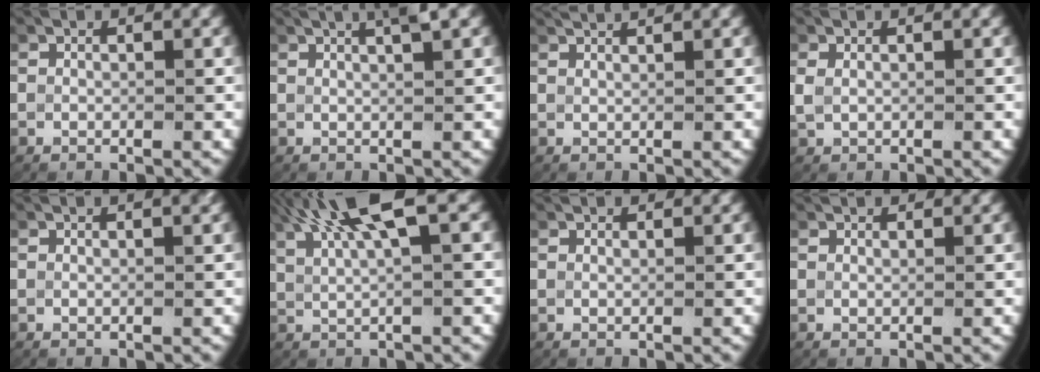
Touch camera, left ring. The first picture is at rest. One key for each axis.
{"total": 4.3, "fx": 2.8, "fy": 1.2, "fz": 3.0, "tx": -0.044, "ty": 0.011, "tz": 0.041}
{"total": 1.7, "fx": 1.6, "fy": 0.0, "fz": 0.6, "tx": -0.011, "ty": 0.005, "tz": 0.028}
{"total": 1.2, "fx": -0.1, "fy": 0.9, "fz": 0.7, "tx": -0.025, "ty": -0.002, "tz": 0.006}
{"total": 1.2, "fx": 0.8, "fy": 0.0, "fz": 1.0, "tx": -0.010, "ty": 0.004, "tz": 0.011}
{"total": 5.7, "fx": 3.3, "fy": 1.1, "fz": 4.5, "tx": -0.079, "ty": 0.015, "tz": 0.053}
{"total": 0.8, "fx": 0.8, "fy": -0.3, "fz": 0.1, "tx": 0.001, "ty": -0.003, "tz": 0.015}
{"total": 1.1, "fx": 1.1, "fy": -0.3, "fz": 0.2, "tx": 0.001, "ty": -0.002, "tz": 0.019}